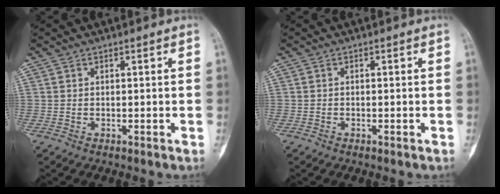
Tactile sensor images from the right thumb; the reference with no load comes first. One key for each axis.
{"total": 0.0}